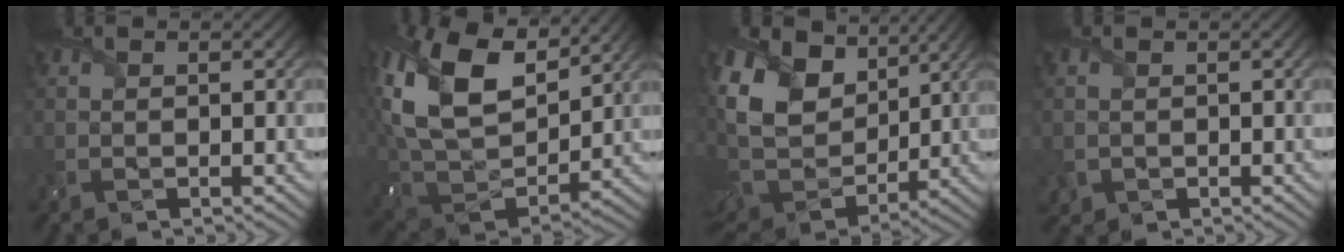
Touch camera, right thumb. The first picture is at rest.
{"total": 19.8, "force": [8.7, 12.0, 13.1], "torque": [-0.304, 0.036, 0.177]}
{"total": 14.2, "force": [5.5, 9.5, 8.9], "torque": [-0.223, 0.022, 0.100]}
{"total": 1.8, "force": [-0.1, 1.8, 0.2], "torque": [-0.012, -0.010, -0.003]}